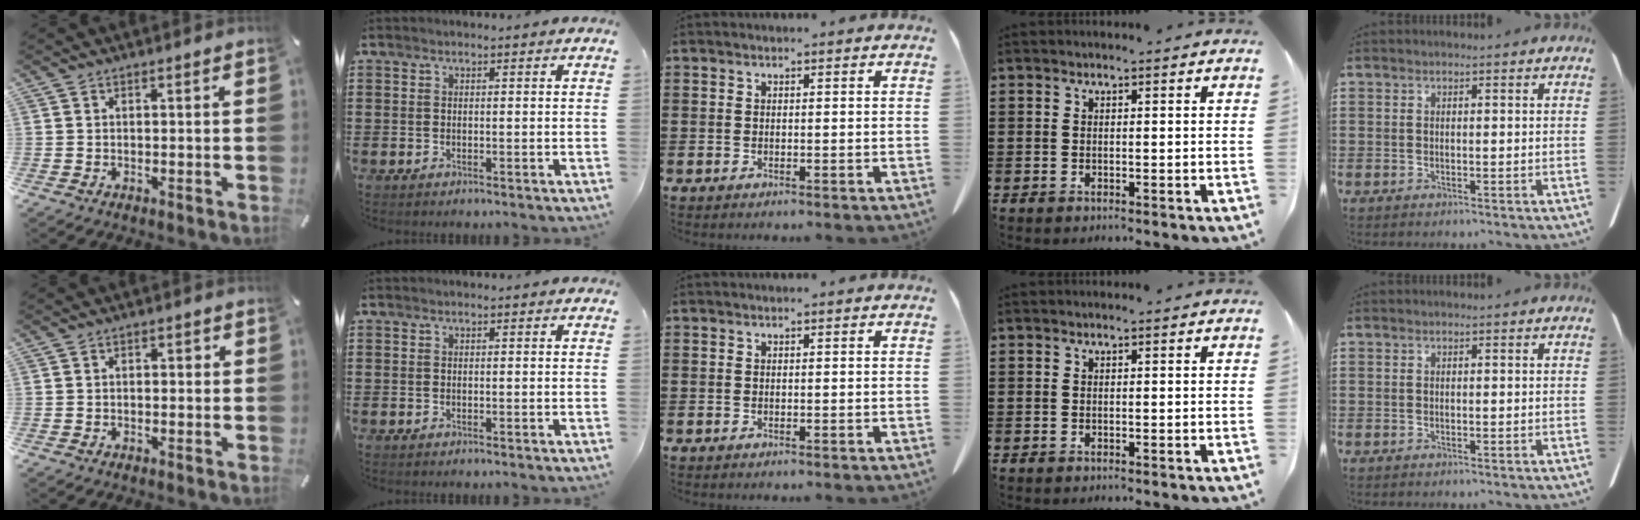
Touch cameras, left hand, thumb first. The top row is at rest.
{"thumb": {"total": 1.3, "force": [-0.4, 0.8, 0.9], "torque": [-0.016, 0.006, -0.010]}}